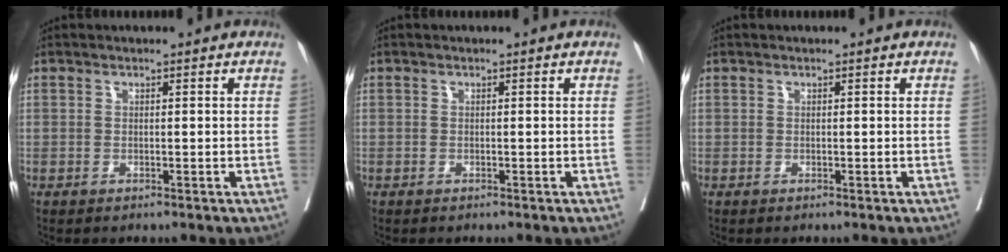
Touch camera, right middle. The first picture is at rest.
{"total": 0.0}
{"total": 0.0}